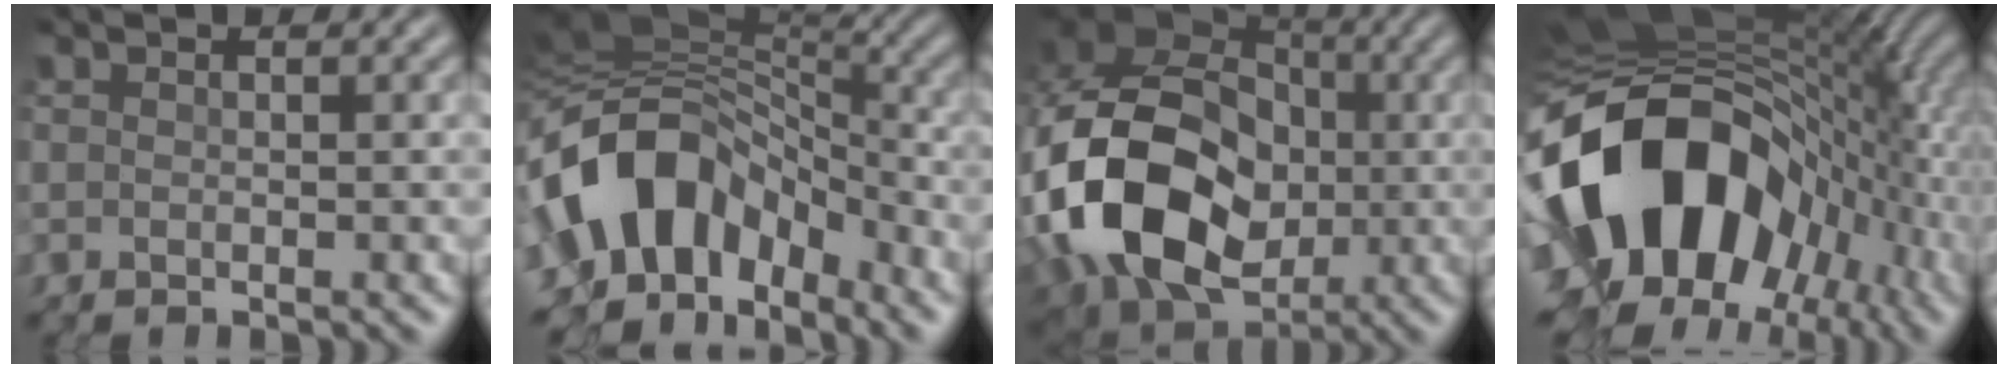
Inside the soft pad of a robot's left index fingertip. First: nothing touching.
{"total": 11.2, "force": [-4.2, 7.5, 7.2], "torque": [-0.133, 0.019, -0.085]}
{"total": 16.9, "force": [-2.4, 13.1, 10.5], "torque": [-0.229, -0.017, -0.049]}
{"total": 18.0, "force": [-2.7, 12.9, 12.2], "torque": [-0.239, -0.003, -0.046]}